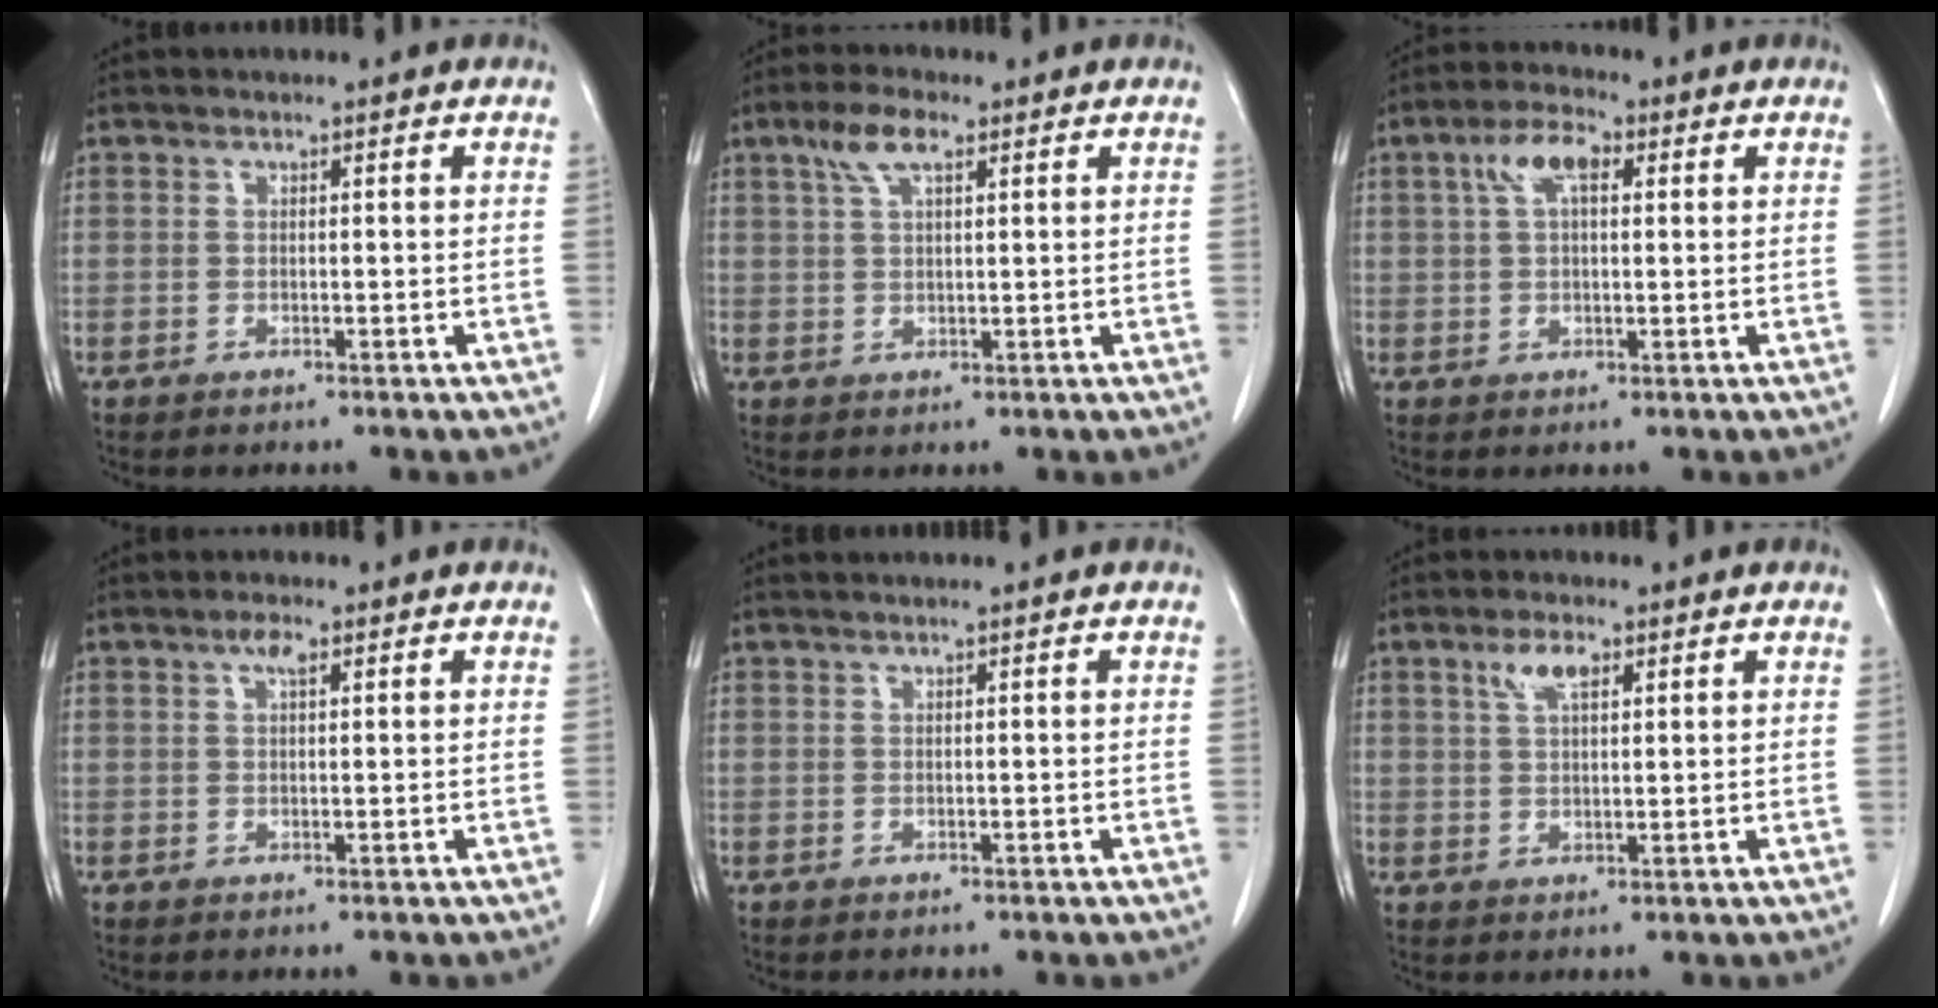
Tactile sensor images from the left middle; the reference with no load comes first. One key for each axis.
{"total": 4.8, "fx": 2.7, "fy": 1.5, "fz": 3.7, "tx": -0.081, "ty": 0.011, "tz": 0.056}
{"total": 5.7, "fx": 2.1, "fy": 2.5, "fz": 4.7, "tx": -0.096, "ty": 0.019, "tz": 0.041}
{"total": 1.9, "fx": 1.0, "fy": 0.5, "fz": 1.6, "tx": -0.032, "ty": 0.004, "tz": 0.019}
{"total": 0.8, "fx": 0.6, "fy": -0.1, "fz": 0.5, "tx": -0.013, "ty": 0.008, "tz": 0.015}
{"total": 4.0, "fx": 2.1, "fy": 1.6, "fz": 3.0, "tx": -0.062, "ty": 0.006, "tz": 0.044}